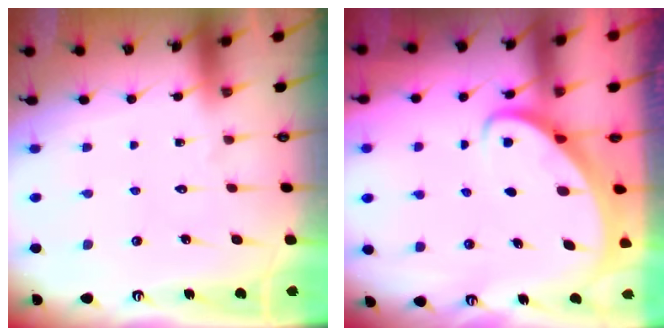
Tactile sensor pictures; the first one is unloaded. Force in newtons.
{"total": 2.8, "press": 2.7, "slide": 0.3}